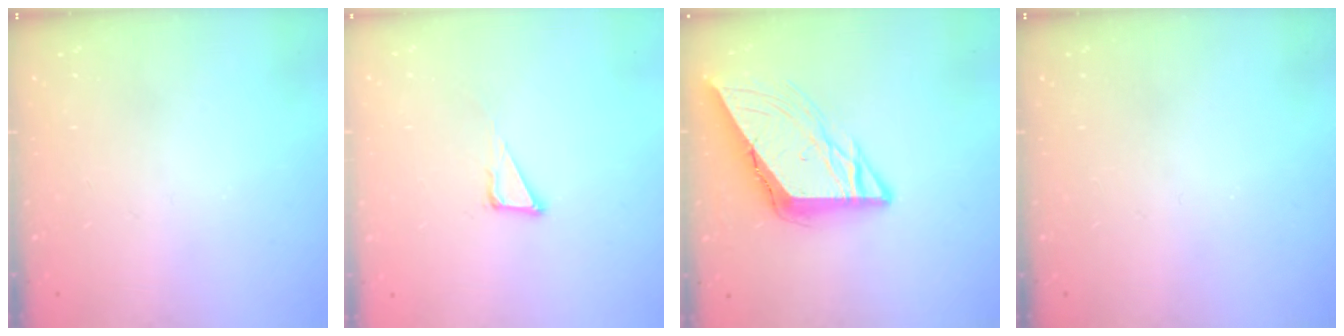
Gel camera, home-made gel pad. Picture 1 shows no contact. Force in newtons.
{"total": 3.8, "press": 3.7, "slide": 0.2}
{"total": 12.0, "press": 12.0, "slide": 1.3}
{"total": 0.0}